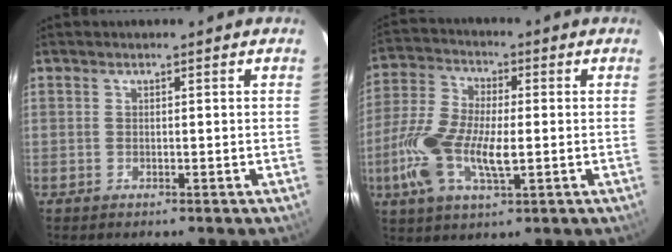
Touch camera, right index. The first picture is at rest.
{"total": 13.8, "force": [-3.0, 6.0, 12.1], "torque": [-0.267, -0.001, -0.063]}